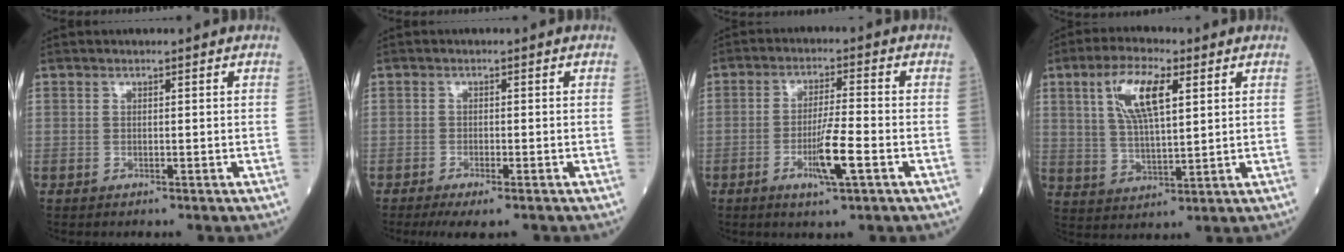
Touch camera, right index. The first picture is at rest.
{"total": 4.3, "force": [-3.1, 0.8, 2.9], "torque": [-0.048, -0.010, -0.046]}
{"total": 6.8, "force": [-2.7, 0.0, 6.3], "torque": [-0.122, -0.012, -0.049]}
{"total": 9.6, "force": [3.6, 2.6, 8.5], "torque": [-0.174, 0.009, 0.072]}